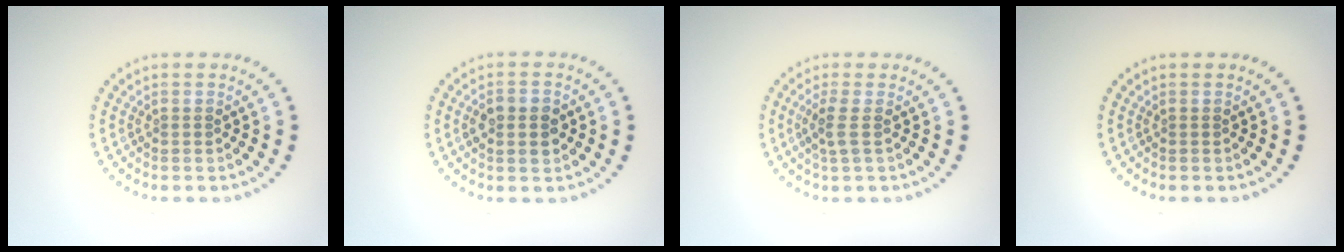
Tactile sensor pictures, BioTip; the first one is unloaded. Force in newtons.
{"total": 2.7, "press": 2.7, "slide": 0.2}
{"total": 1.6, "press": 1.2, "slide": 1.1}
{"total": 0.0}